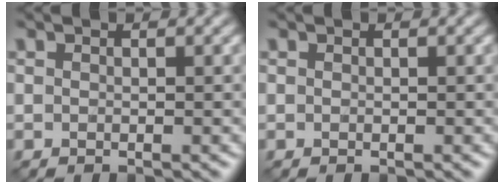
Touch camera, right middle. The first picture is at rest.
{"total": 0.0}